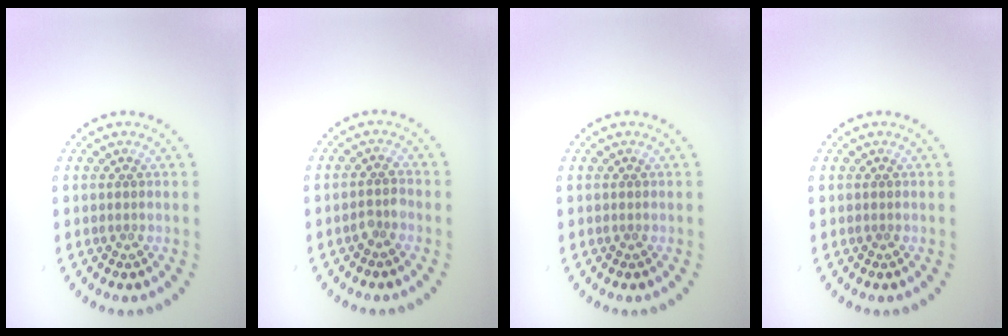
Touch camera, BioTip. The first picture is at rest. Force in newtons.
{"total": 1.2, "press": 1.1, "slide": 0.4}
{"total": 0.0}
{"total": 0.0}